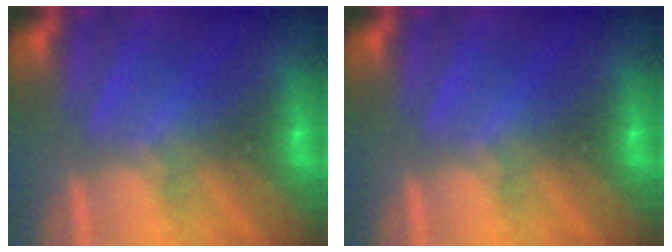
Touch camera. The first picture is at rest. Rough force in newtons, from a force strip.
{"total": 0.0}